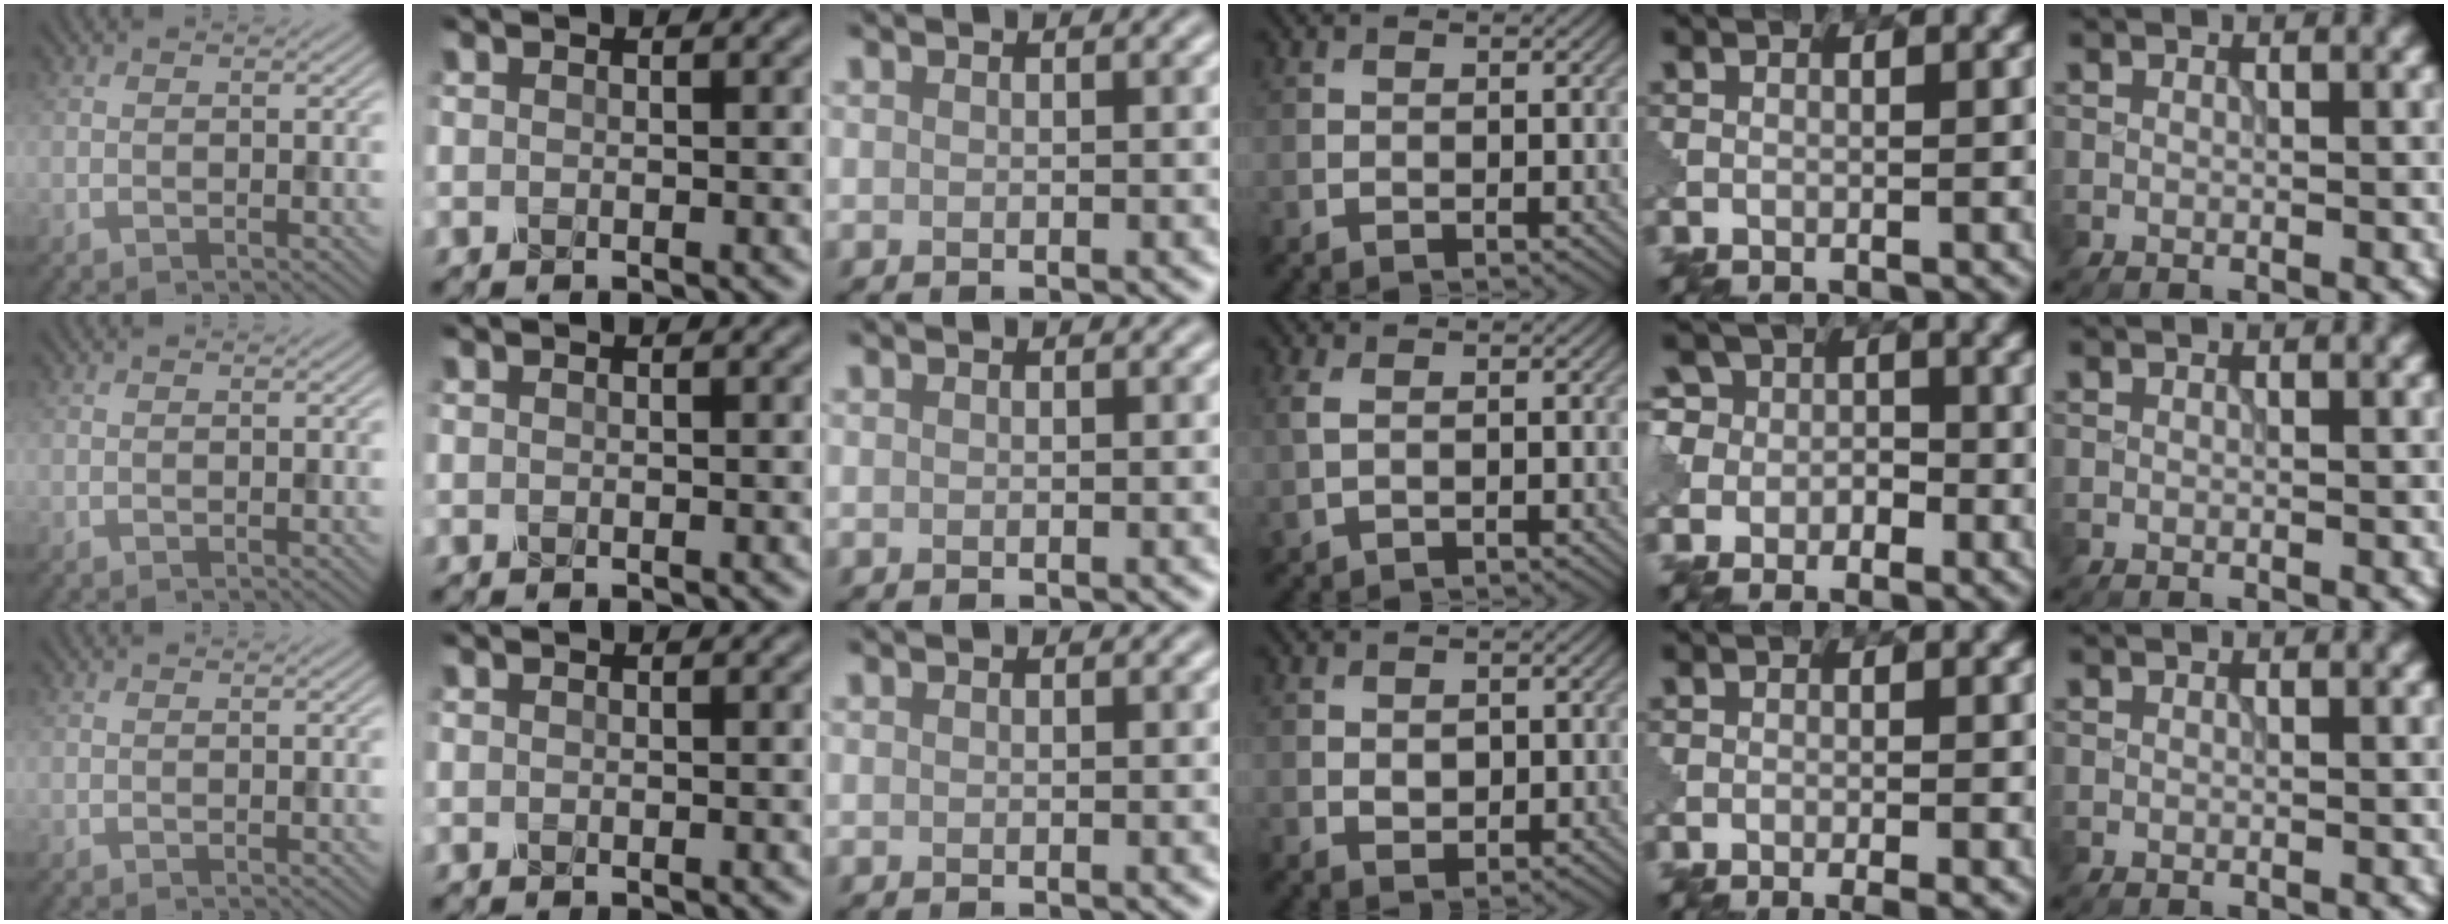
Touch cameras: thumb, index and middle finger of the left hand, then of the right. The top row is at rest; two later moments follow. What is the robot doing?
{"motion": "wrap", "object": "tissue paper"}